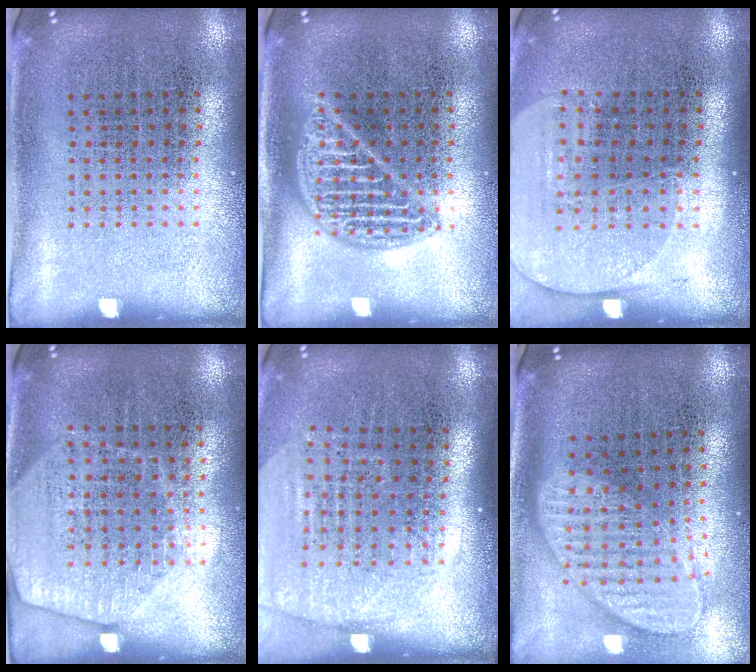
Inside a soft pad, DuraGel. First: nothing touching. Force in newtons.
{"total": 2.1, "press": 2.0, "slide": 0.2}
{"total": 1.5, "press": 1.4, "slide": 0.6}
{"total": 1.7, "press": 1.6, "slide": 0.8}
{"total": 1.7, "press": 1.5, "slide": 0.8}
{"total": 2.0, "press": 1.6, "slide": 1.2}